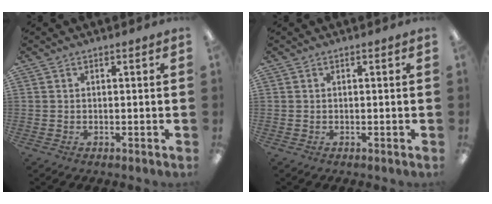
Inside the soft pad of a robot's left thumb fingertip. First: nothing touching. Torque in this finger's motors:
{"motor_torque": [0.00, 0.00, 0.05, -0.05, 0.00]}